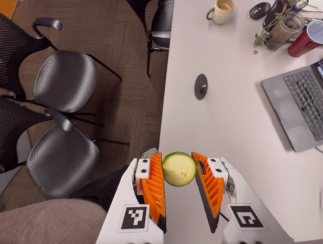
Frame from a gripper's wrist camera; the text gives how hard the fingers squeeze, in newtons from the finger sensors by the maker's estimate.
{"total": 10.1, "left": 9.8, "right": 10.4}